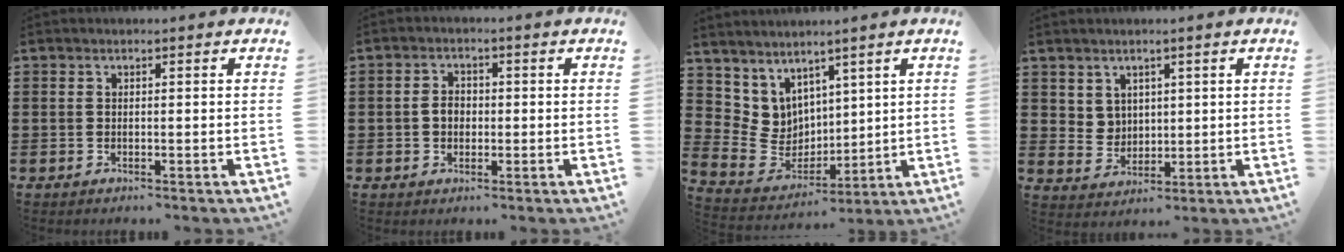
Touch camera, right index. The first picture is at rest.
{"total": 2.6, "force": [-0.3, 2.0, 1.6], "torque": [-0.035, 0.007, -0.008]}
{"total": 6.5, "force": [3.3, 5.6, 0.3], "torque": [-0.067, -0.045, 0.067]}
{"total": 4.1, "force": [2.6, 3.0, 0.6], "torque": [-0.026, 0.006, 0.049]}